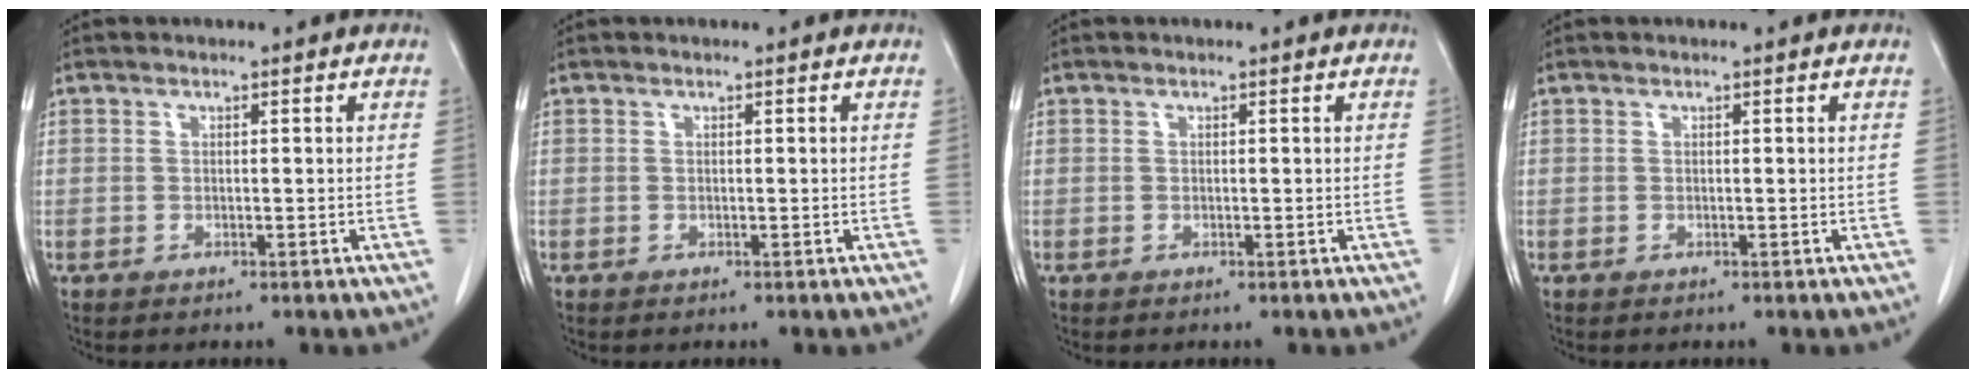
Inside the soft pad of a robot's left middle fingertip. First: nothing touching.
{"total": 0.0}
{"total": 0.0}
{"total": 0.0}